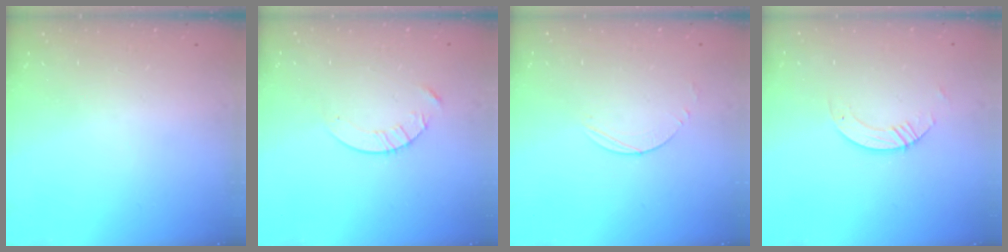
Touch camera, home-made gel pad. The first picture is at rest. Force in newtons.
{"total": 3.6, "press": 3.6, "slide": 0.4}
{"total": 3.1, "press": 3.1, "slide": 0.3}
{"total": 3.7, "press": 3.7, "slide": 0.2}